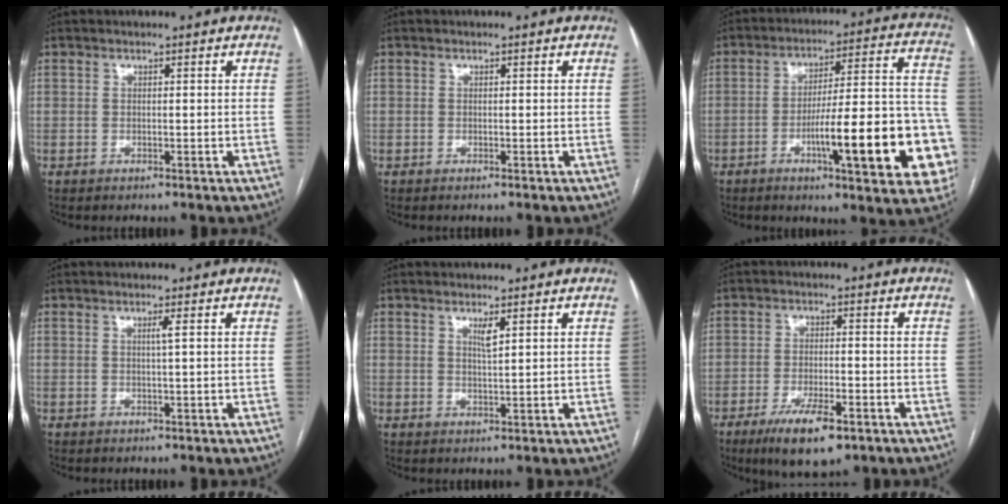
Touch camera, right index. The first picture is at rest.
{"total": 0.0}
{"total": 20.9, "force": [-6.9, 2.8, 19.5], "torque": [-0.200, 0.023, -0.089]}
{"total": 1.0, "force": [0.3, -0.4, 0.8], "torque": [-0.018, -0.001, 0.007]}
{"total": 1.8, "force": [1.0, 0.0, 1.5], "torque": [-0.028, -0.006, 0.019]}
{"total": 8.6, "force": [-5.1, 2.3, 6.5], "torque": [-0.116, -0.013, -0.081]}